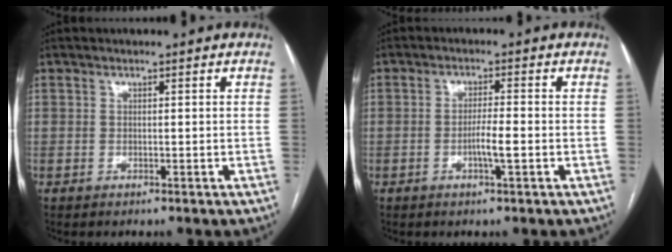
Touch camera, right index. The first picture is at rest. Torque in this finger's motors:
{"motor_torque": [0.85, 0.71, 0.04, 0.05]}